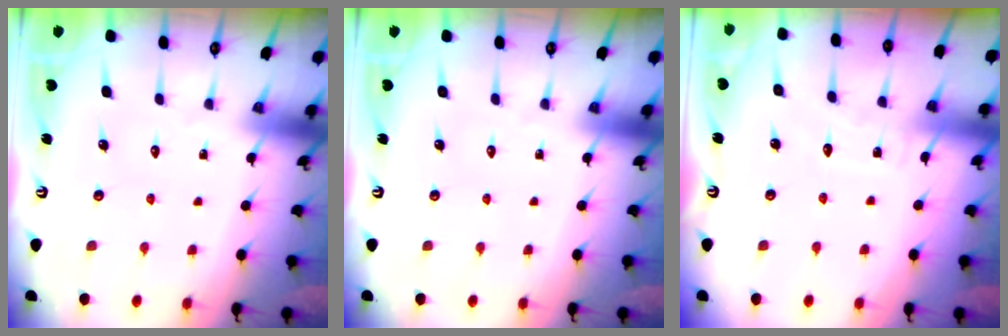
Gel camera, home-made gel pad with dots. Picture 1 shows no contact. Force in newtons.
{"total": 0.0}
{"total": 5.3, "press": 5.2, "slide": 0.6}